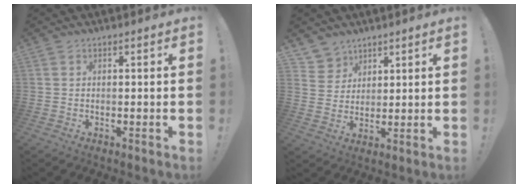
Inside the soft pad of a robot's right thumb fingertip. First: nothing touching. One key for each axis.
{"total": 5.6, "fx": 4.2, "fy": 3.8, "fz": 0.0, "tx": -0.010, "ty": -0.034, "tz": 0.083}